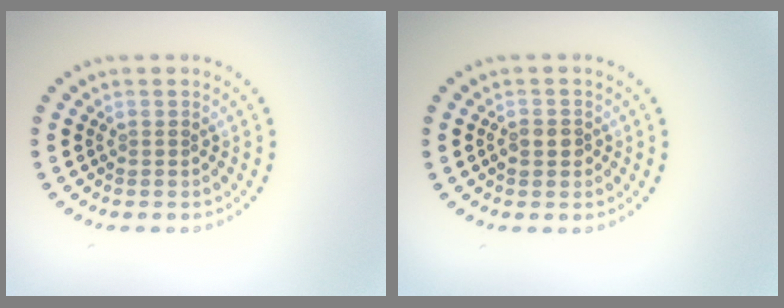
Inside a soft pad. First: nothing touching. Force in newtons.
{"total": 1.6, "press": 1.6, "slide": 0.4}